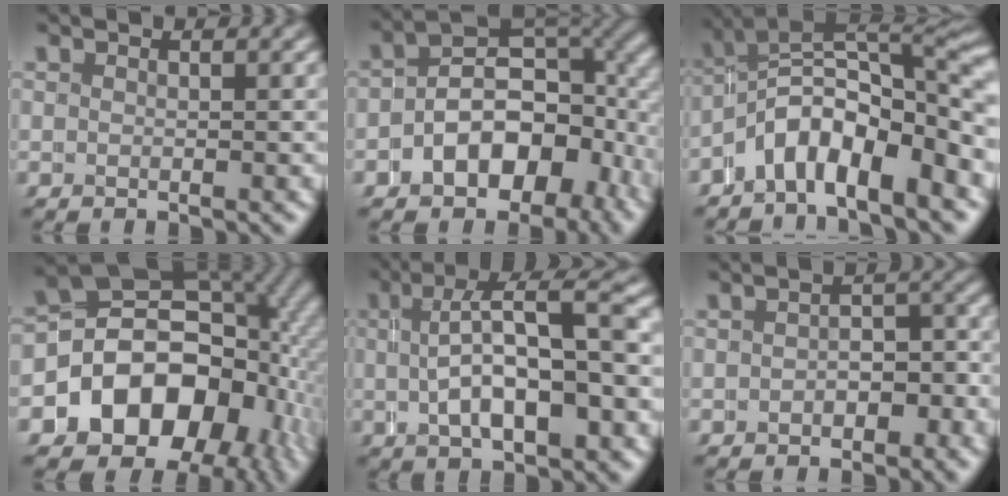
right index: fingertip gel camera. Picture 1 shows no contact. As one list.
[{"total": 7.1, "force": [-0.9, 4.4, 5.5], "torque": [-0.075, 0.007, -0.017]}, {"total": 8.6, "force": [-1.2, 4.7, 7.0], "torque": [-0.102, 0.004, -0.029]}, {"total": 20.4, "force": [-1.8, 16.0, 12.5], "torque": [-0.235, -0.051, -0.028]}, {"total": 7.3, "force": [0.3, 2.4, 6.9], "torque": [-0.094, 0.017, 0.008]}, {"total": 3.1, "force": [-2.2, 1.6, 1.5], "torque": [-0.007, 0.004, -0.036]}]